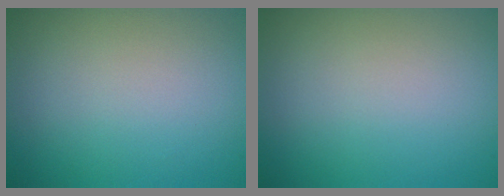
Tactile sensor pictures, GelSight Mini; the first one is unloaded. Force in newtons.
{"total": 0.0}